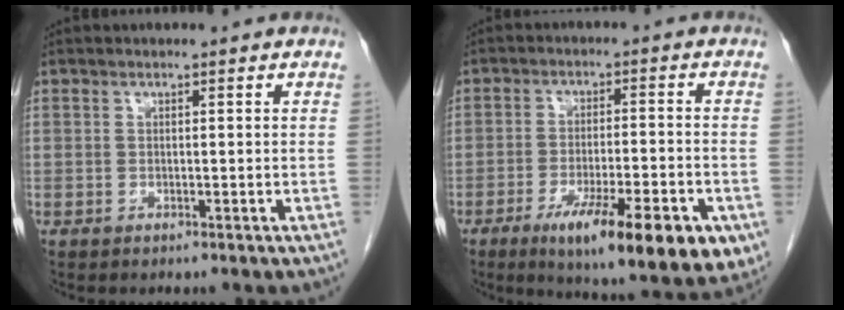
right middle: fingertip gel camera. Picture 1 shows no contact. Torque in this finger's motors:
{"motor_torque": [1.87, -0.27, 0.36, 0.14]}